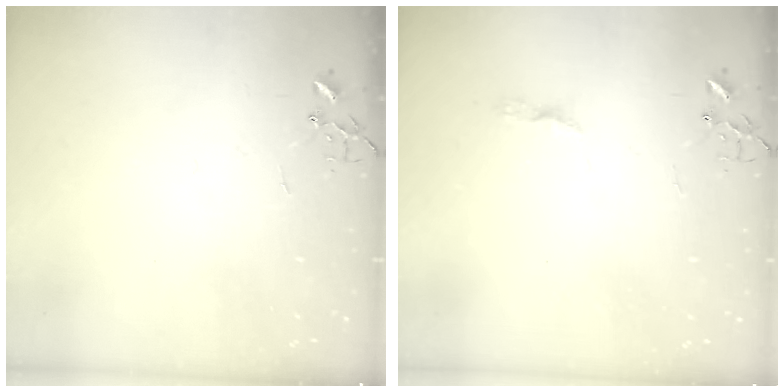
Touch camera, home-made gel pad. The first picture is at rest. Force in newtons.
{"total": 3.4, "press": 3.4, "slide": 0.5}